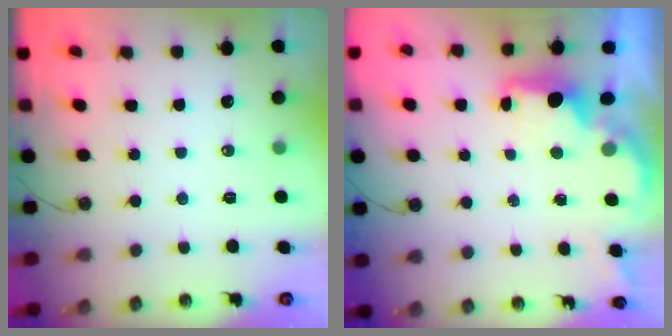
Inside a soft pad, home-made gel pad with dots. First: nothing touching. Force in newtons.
{"total": 2.2, "press": 2.1, "slide": 0.8}